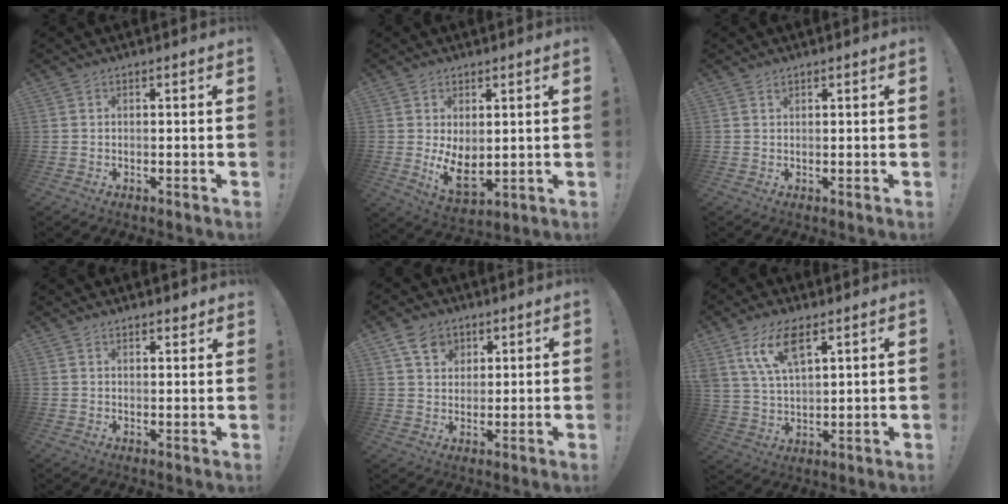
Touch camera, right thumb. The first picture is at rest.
{"total": 7.3, "force": [1.2, 4.0, 5.9], "torque": [-0.092, -0.025, 0.028]}
{"total": 0.6, "force": [0.5, 0.3, 0.1], "torque": [-0.003, -0.001, 0.011]}
{"total": 2.5, "force": [2.3, 0.7, 0.7], "torque": [0.006, -0.022, 0.038]}
{"total": 7.9, "force": [4.4, 6.0, 2.7], "torque": [-0.042, -0.019, 0.087]}
{"total": 11.6, "force": [6.8, 5.2, 7.8], "torque": [-0.155, -0.018, 0.125]}